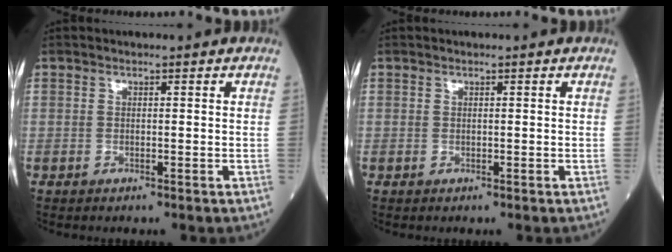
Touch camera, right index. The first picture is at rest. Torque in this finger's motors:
{"motor_torque": [0.00, 0.00, 0.00, 0.00]}